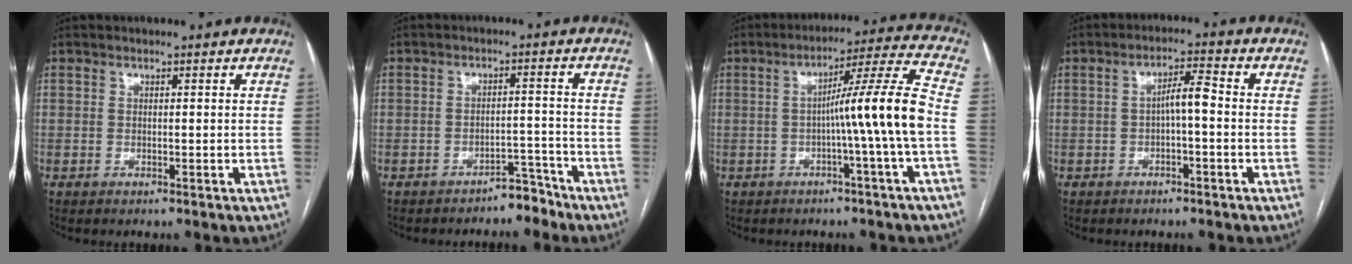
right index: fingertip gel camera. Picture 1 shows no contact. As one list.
[{"total": 3.8, "force": [-3.4, 1.3, 0.8], "torque": [-0.005, 0.009, -0.050]}, {"total": 10.7, "force": [-1.9, -2.3, 10.3], "torque": [-0.154, 0.017, -0.029]}, {"total": 3.9, "force": [-0.6, 0.6, 3.8], "torque": [-0.063, 0.015, -0.007]}]